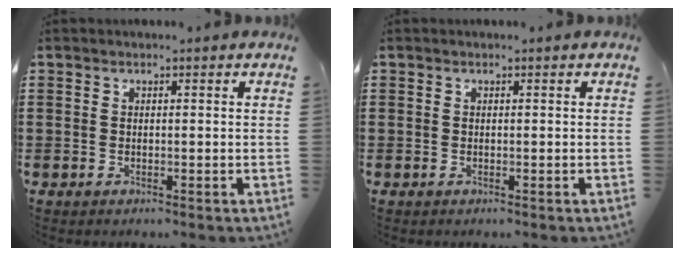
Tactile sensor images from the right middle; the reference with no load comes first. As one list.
[{"total": 0.0}]